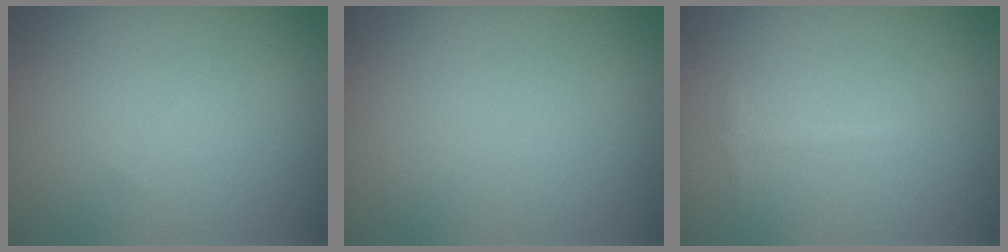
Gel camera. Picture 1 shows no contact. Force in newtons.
{"total": 0.0}
{"total": 0.7, "press": 0.7, "slide": 0.0}